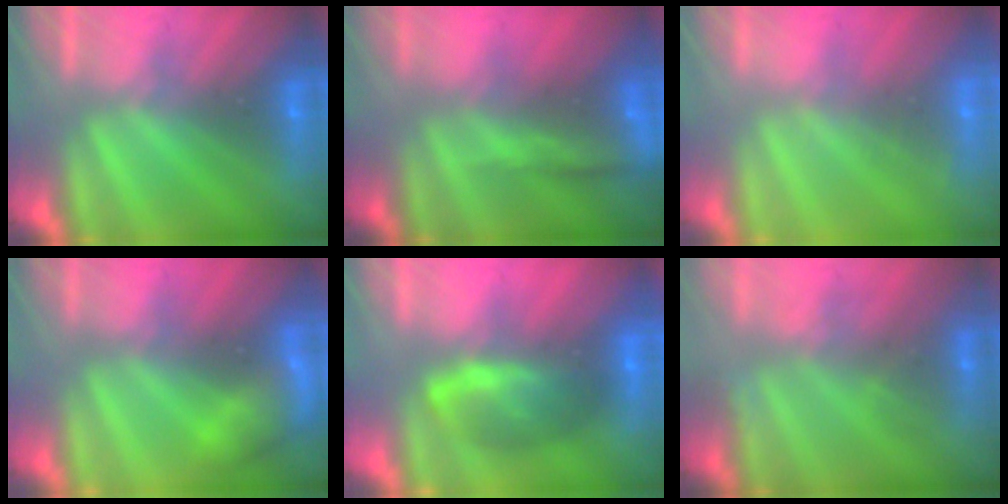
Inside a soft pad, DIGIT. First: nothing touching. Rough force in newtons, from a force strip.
{"total": 8.1}
{"total": 1.5}
{"total": 3.8}
{"total": 7.5}
{"total": 2.8}